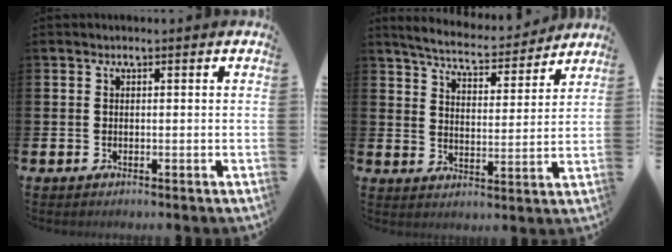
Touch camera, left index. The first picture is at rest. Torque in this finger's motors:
{"motor_torque": [0.94, -1.20, 0.05, 0.07]}